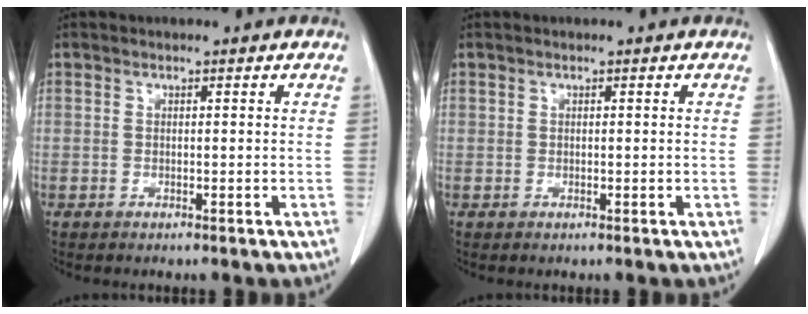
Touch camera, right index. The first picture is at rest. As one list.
[{"total": 0.0}]